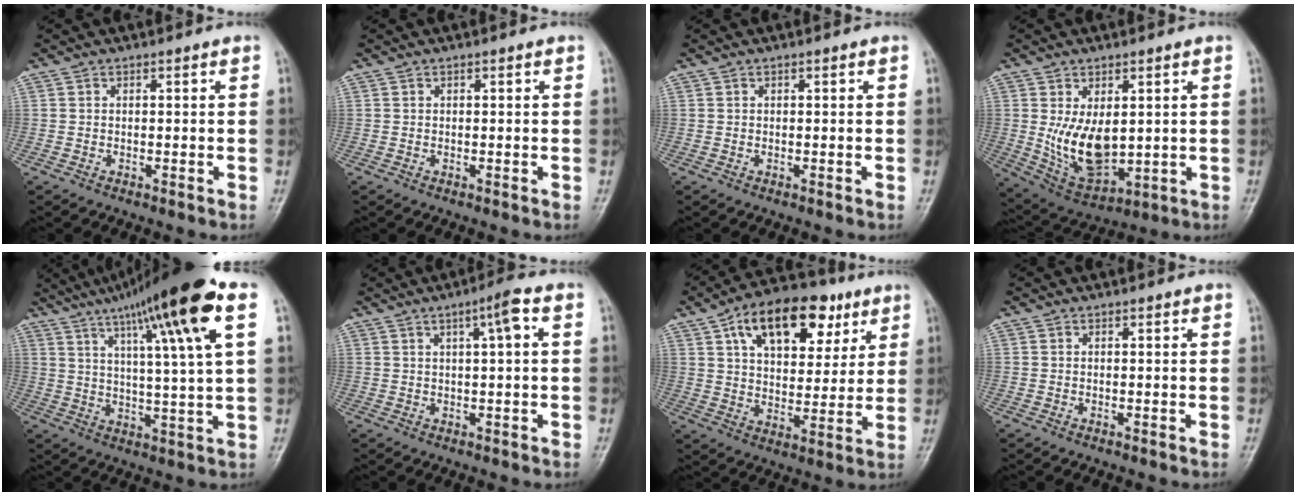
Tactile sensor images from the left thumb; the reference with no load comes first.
{"total": 0.0}
{"total": 0.0}
{"total": 11.2, "force": [0.9, 6.4, 9.2], "torque": [-0.144, -0.020, 0.039]}
{"total": 19.9, "force": [9.9, 1.5, 17.1], "torque": [-0.268, -0.005, 0.154]}
{"total": 4.6, "force": [1.5, 0.5, 4.4], "torque": [-0.074, 0.007, 0.024]}
{"total": 18.7, "force": [9.0, 10.6, 12.5], "torque": [-0.150, -0.013, 0.143]}
{"total": 0.0}